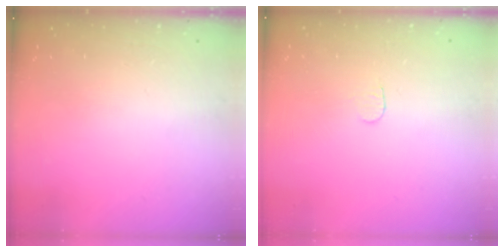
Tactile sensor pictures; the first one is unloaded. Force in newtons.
{"total": 3.6, "press": 3.6, "slide": 0.3}